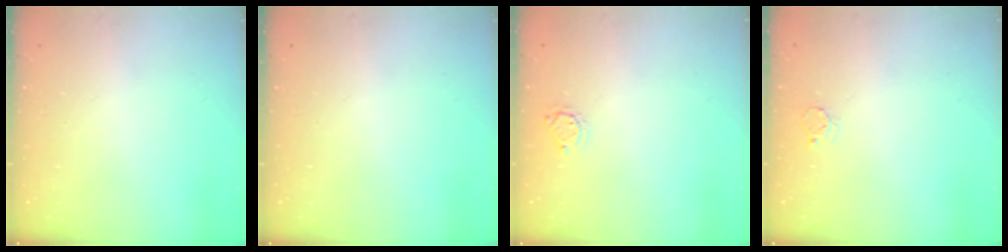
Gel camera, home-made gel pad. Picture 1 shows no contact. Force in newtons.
{"total": 0.0}
{"total": 4.1, "press": 4.1, "slide": 0.4}
{"total": 3.2, "press": 3.2, "slide": 0.2}